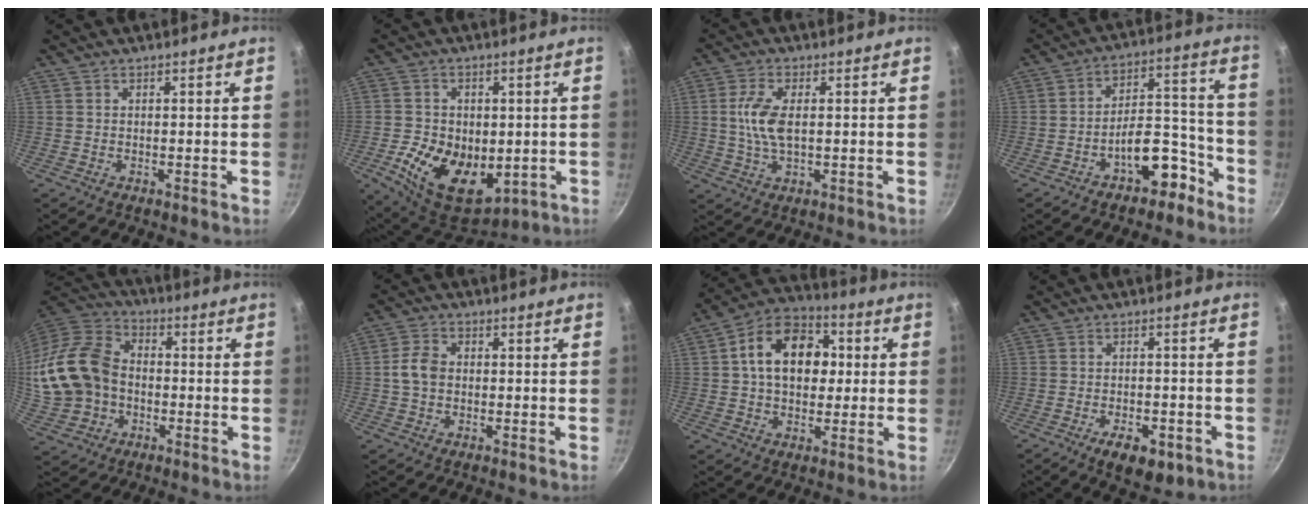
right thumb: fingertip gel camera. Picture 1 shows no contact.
{"total": 15.6, "force": [-2.6, 10.7, 11.0], "torque": [-0.172, -0.011, -0.021]}
{"total": 7.0, "force": [0.6, 3.2, 6.2], "torque": [-0.130, 0.002, 0.009]}
{"total": 11.6, "force": [-6.9, 5.9, 7.3], "torque": [-0.061, 0.092, -0.090]}
{"total": 19.5, "force": [-1.4, 14.9, 12.4], "torque": [-0.245, 0.037, -0.024]}
{"total": 4.9, "force": [-0.2, 3.6, 3.2], "torque": [-0.056, 0.015, -0.010]}
{"total": 15.5, "force": [2.2, 11.1, 10.6], "torque": [-0.134, 0.022, 0.016]}
{"total": 7.8, "force": [-3.8, 3.9, 5.5], "torque": [-0.066, 0.018, -0.046]}